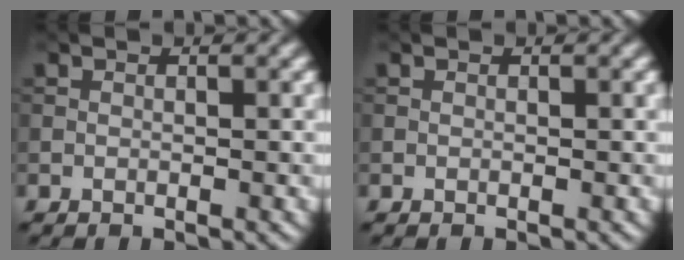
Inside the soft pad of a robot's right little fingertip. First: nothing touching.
{"total": 0.0}